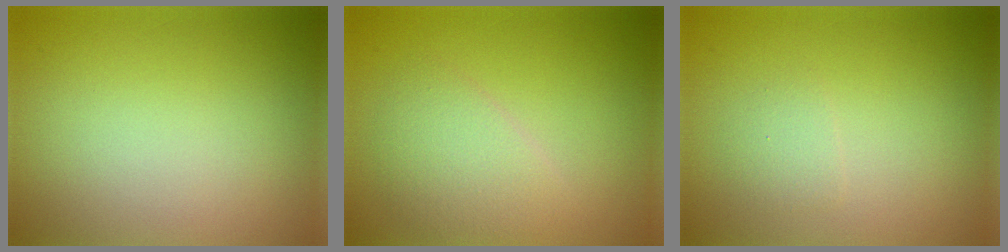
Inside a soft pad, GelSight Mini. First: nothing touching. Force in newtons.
{"total": 3.0, "press": 3.0, "slide": 0.0}
{"total": 1.1, "press": 1.1, "slide": 0.1}